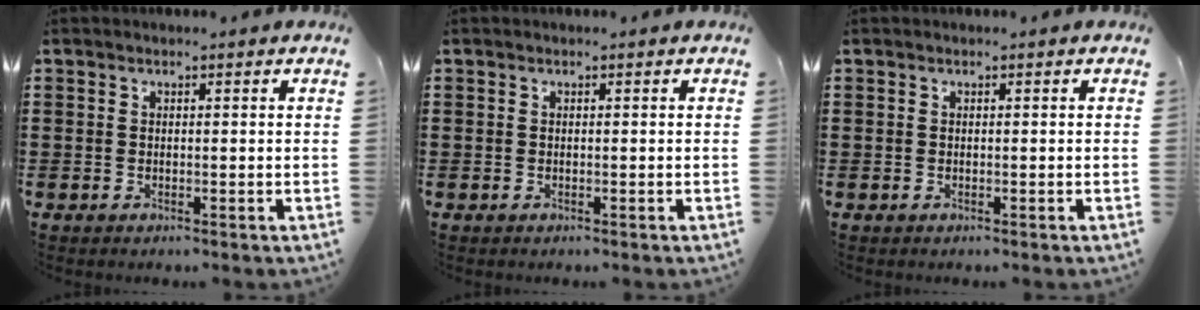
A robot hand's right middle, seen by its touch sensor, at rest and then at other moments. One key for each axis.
{"total": 0.0}
{"total": 0.0}